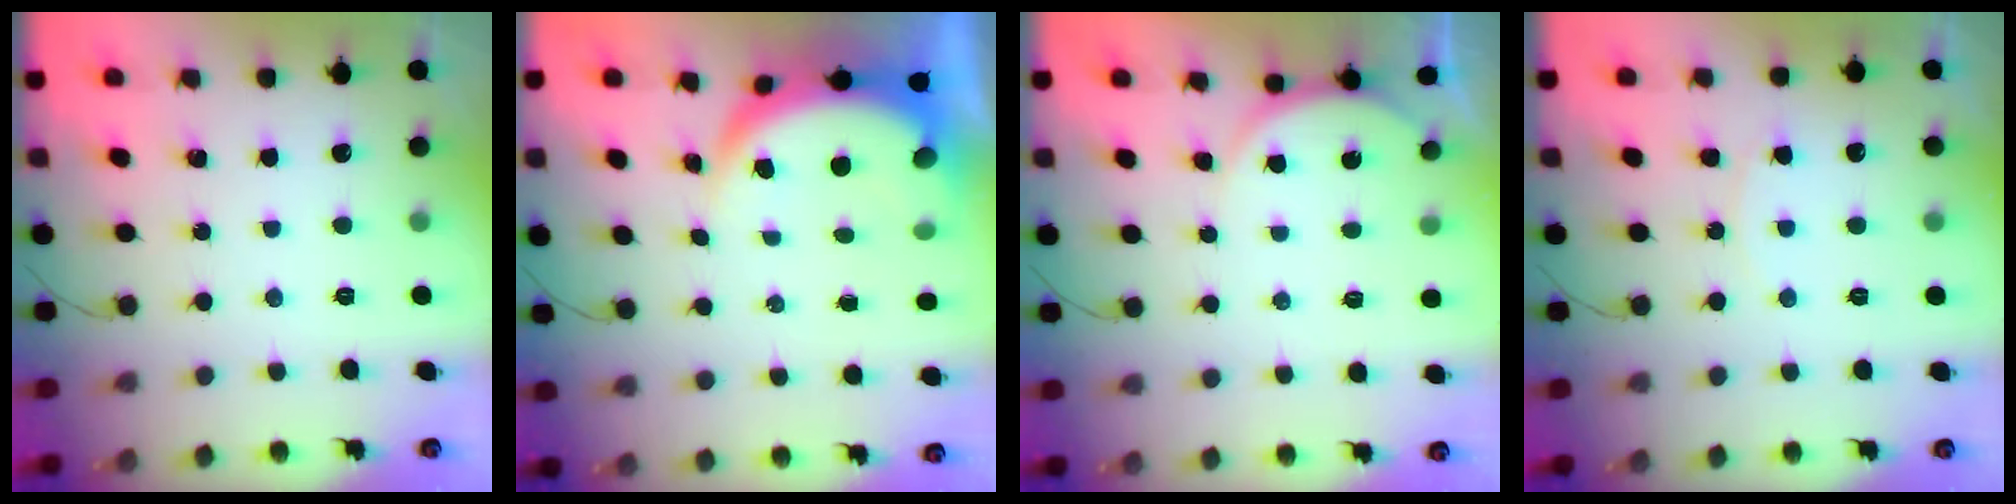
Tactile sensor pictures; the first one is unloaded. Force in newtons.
{"total": 6.7, "press": 6.7, "slide": 1.0}
{"total": 3.5, "press": 3.5, "slide": 0.5}
{"total": 4.3, "press": 4.2, "slide": 0.6}